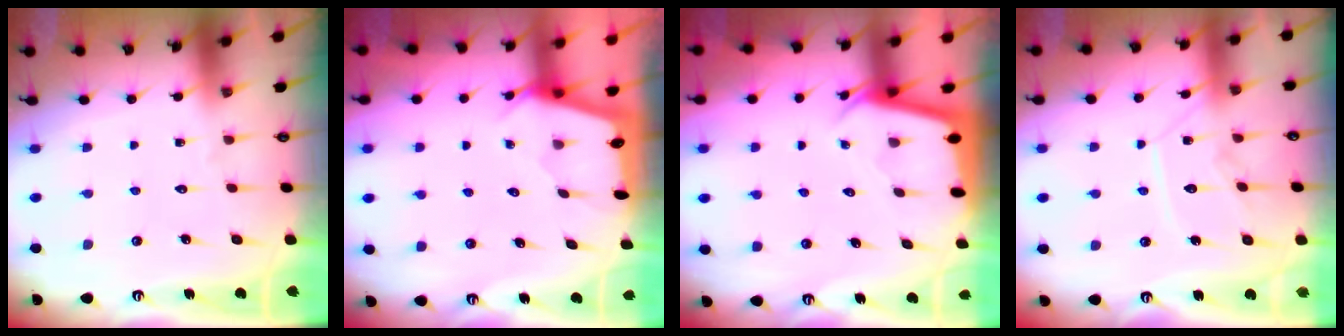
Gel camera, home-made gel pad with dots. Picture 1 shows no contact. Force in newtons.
{"total": 2.3, "press": 2.3, "slide": 0.3}
{"total": 2.3, "press": 2.3, "slide": 0.0}
{"total": 9.9, "press": 9.9, "slide": 0.1}